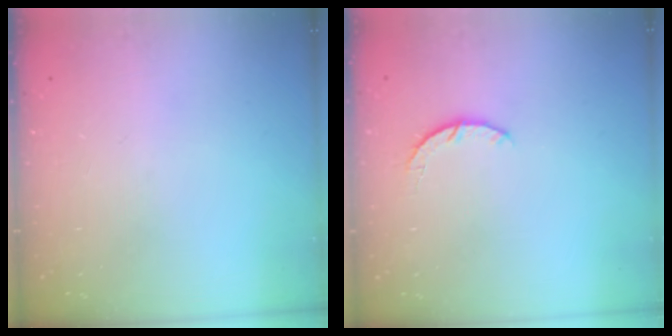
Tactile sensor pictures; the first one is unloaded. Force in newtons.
{"total": 3.1, "press": 3.1, "slide": 0.5}